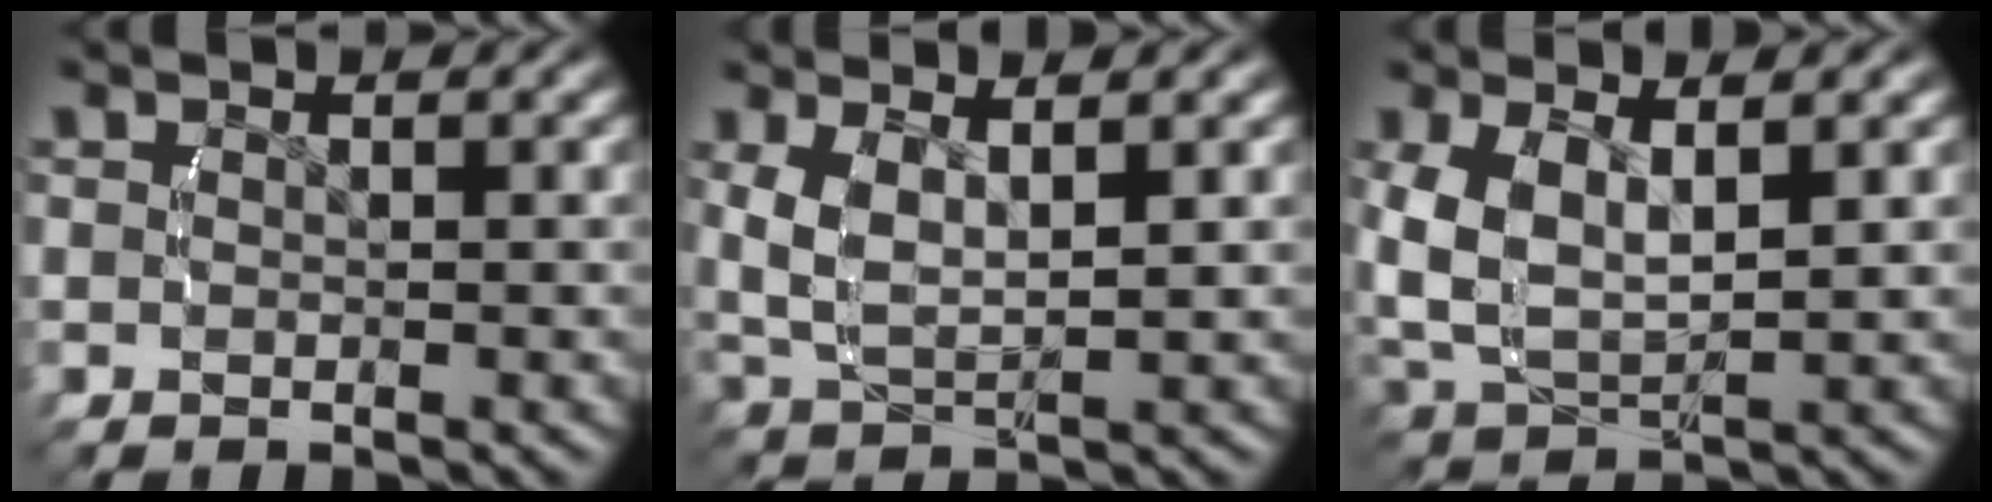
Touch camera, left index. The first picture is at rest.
{"total": 4.6, "force": [1.2, 2.8, 3.5], "torque": [-0.096, -0.013, 0.032]}
{"total": 6.6, "force": [0.8, 4.8, 4.5], "torque": [-0.123, -0.021, 0.027]}